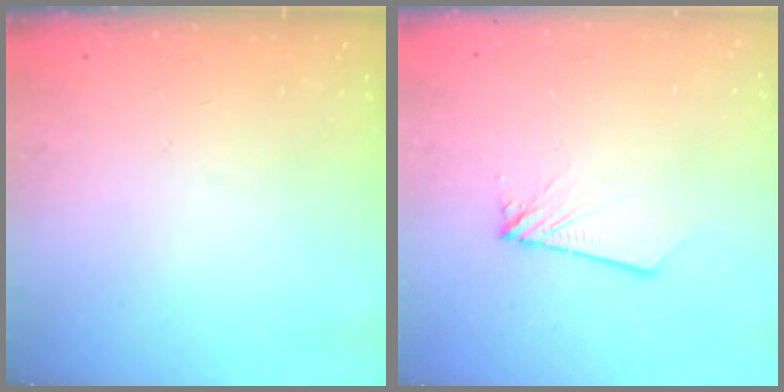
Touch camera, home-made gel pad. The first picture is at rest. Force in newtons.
{"total": 1.9, "press": 1.9, "slide": 0.1}